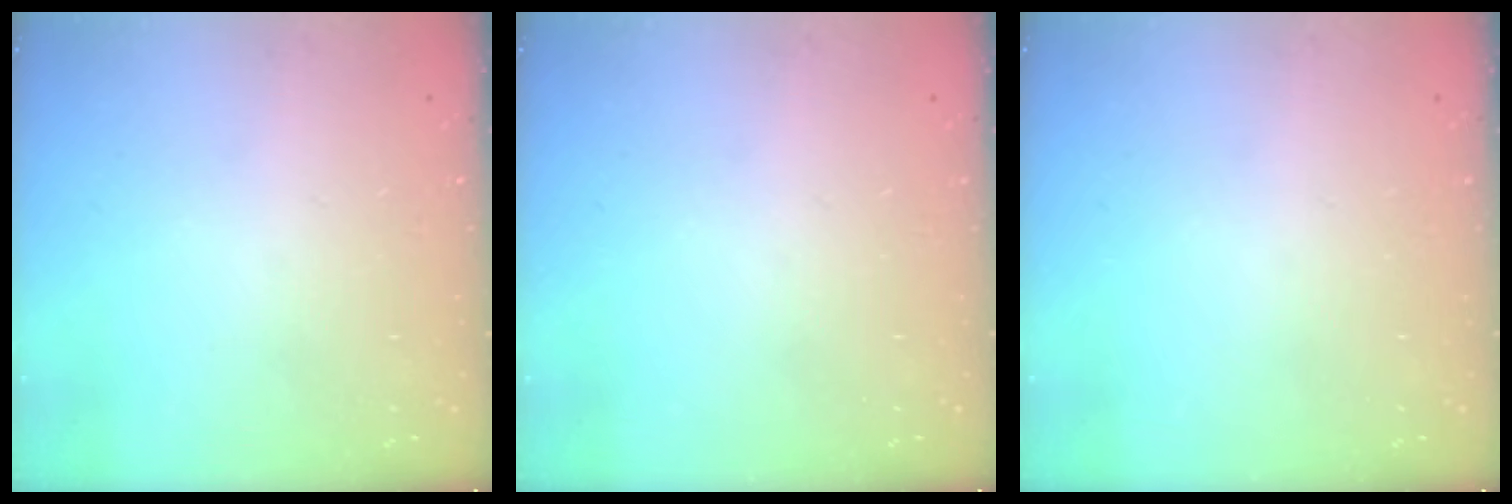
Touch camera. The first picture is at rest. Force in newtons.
{"total": 0.0}
{"total": 0.0}